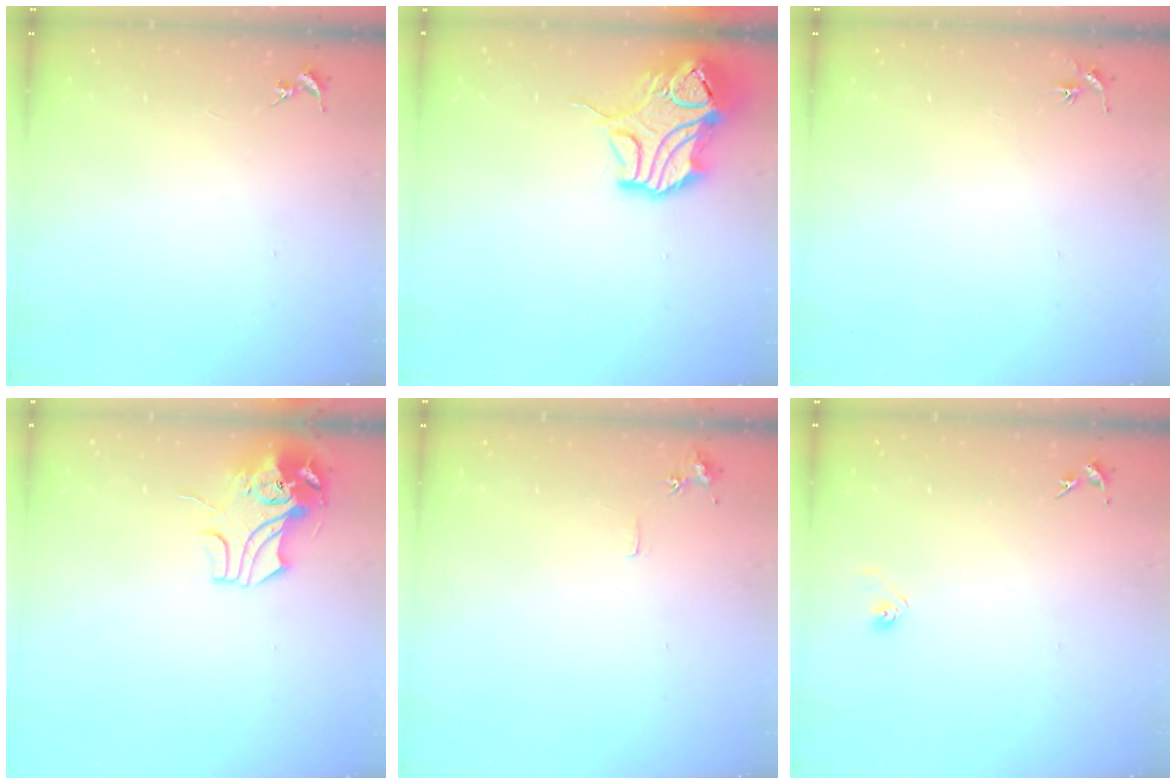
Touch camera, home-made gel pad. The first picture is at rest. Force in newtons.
{"total": 15.7, "press": 15.6, "slide": 2.3}
{"total": 2.9, "press": 2.9, "slide": 0.3}
{"total": 9.6, "press": 9.5, "slide": 1.4}
{"total": 5.6, "press": 5.6, "slide": 0.7}
{"total": 2.9, "press": 2.8, "slide": 0.8}